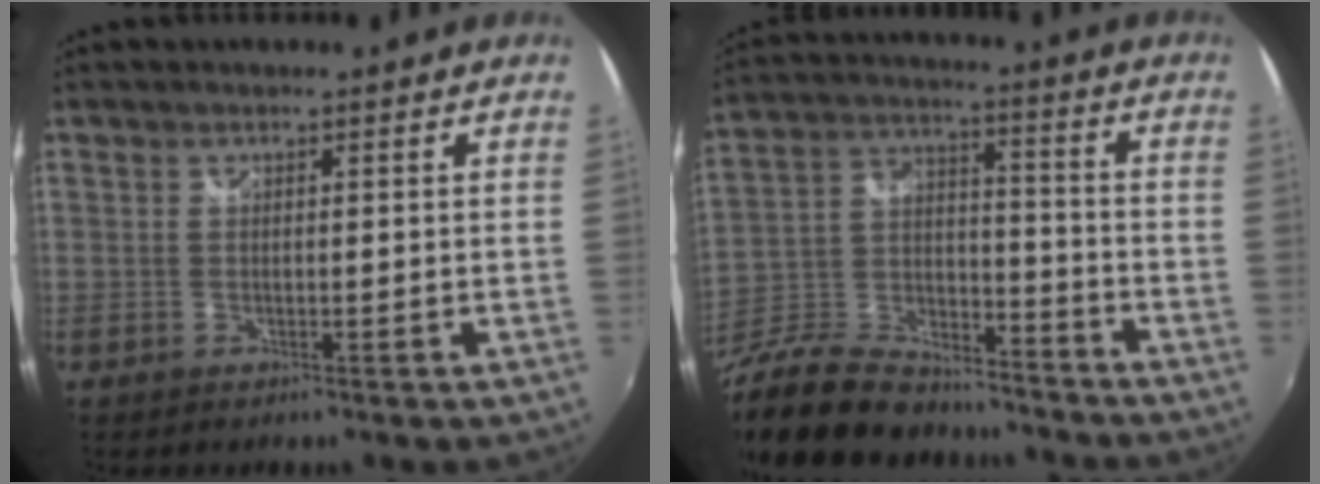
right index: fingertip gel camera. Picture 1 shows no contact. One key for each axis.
{"total": 25.9, "fx": -19.3, "fy": 11.4, "fz": 12.9, "tx": -0.302, "ty": 0.000, "tz": -0.317}